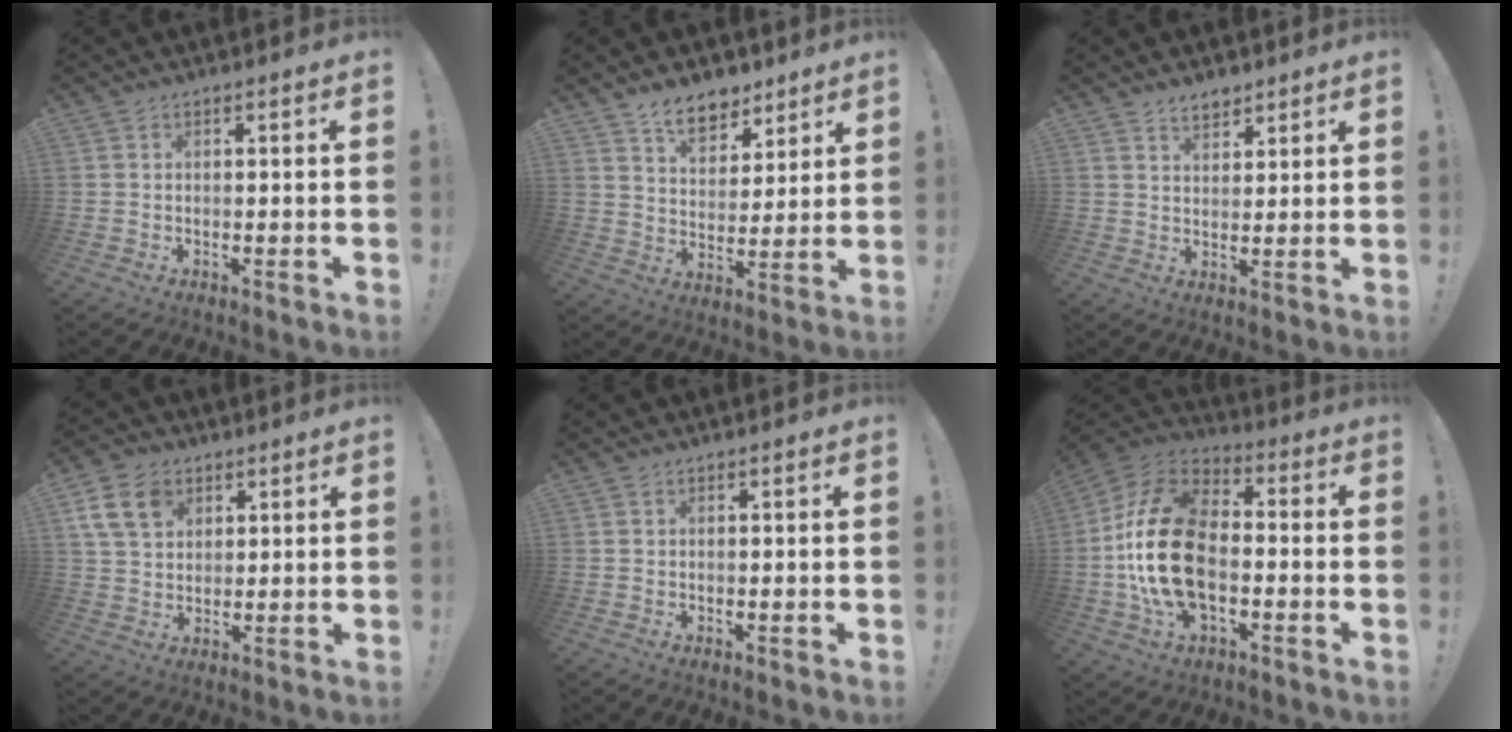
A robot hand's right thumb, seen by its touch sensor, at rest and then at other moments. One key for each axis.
{"total": 10.1, "fx": 7.4, "fy": 5.7, "fz": 3.8, "tx": -0.056, "ty": -0.048, "tz": 0.142}
{"total": 4.5, "fx": 3.7, "fy": 2.3, "fz": 1.1, "tx": -0.012, "ty": -0.022, "tz": 0.067}
{"total": 11.6, "fx": 5.4, "fy": 8.3, "fz": 6.1, "tx": -0.110, "ty": -0.015, "tz": 0.107}
{"total": 0.0}
{"total": 23.9, "fx": -2.7, "fy": 14.9, "fz": 18.5, "tx": -0.353, "ty": 0.030, "tz": -0.036}